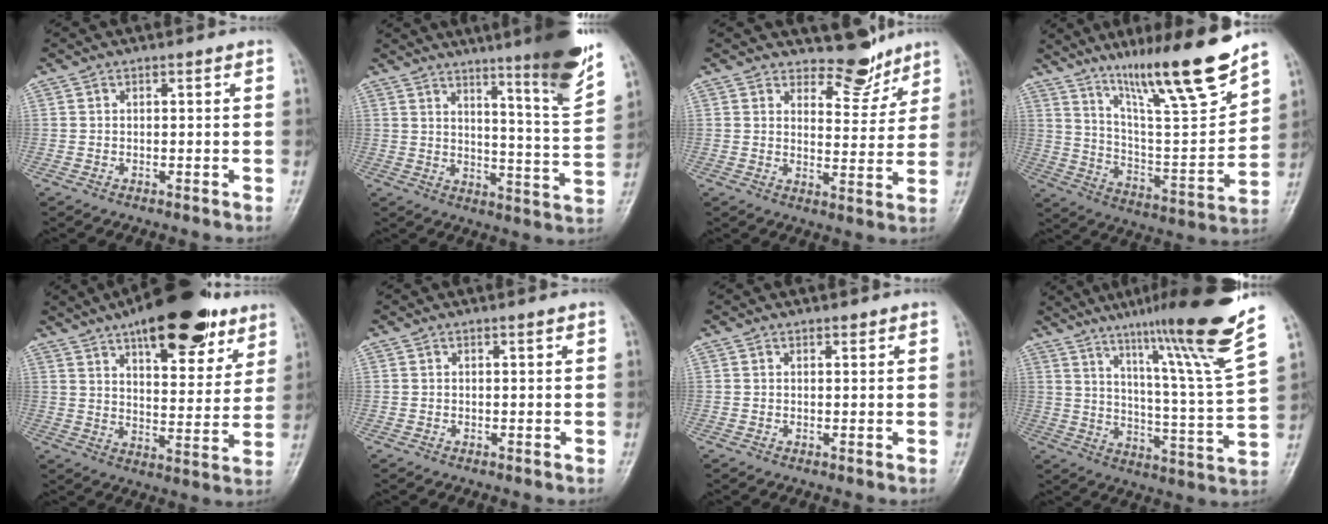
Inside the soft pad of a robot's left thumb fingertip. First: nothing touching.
{"total": 16.4, "force": [10.9, 1.0, 12.2], "torque": [-0.153, -0.069, 0.151]}
{"total": 6.2, "force": [5.6, 2.6, 0.8], "torque": [0.017, -0.054, 0.086]}
{"total": 20.3, "force": [14.7, 1.8, 13.9], "torque": [-0.191, -0.083, 0.254]}
{"total": 21.7, "force": [13.7, 8.7, 14.4], "torque": [-0.168, -0.040, 0.206]}
{"total": 0.0}
{"total": 0.7, "force": [0.7, 0.3, 0.0], "torque": [0.006, -0.005, 0.008]}
{"total": 21.3, "force": [14.2, 0.3, 15.9], "torque": [-0.217, -0.072, 0.211]}